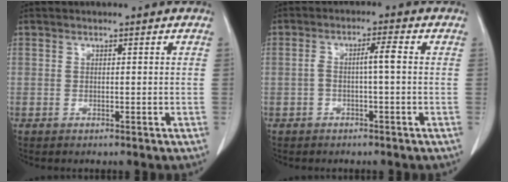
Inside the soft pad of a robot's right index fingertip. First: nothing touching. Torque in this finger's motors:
{"motor_torque": [0.14, 0.07, 0.09, 0.02]}